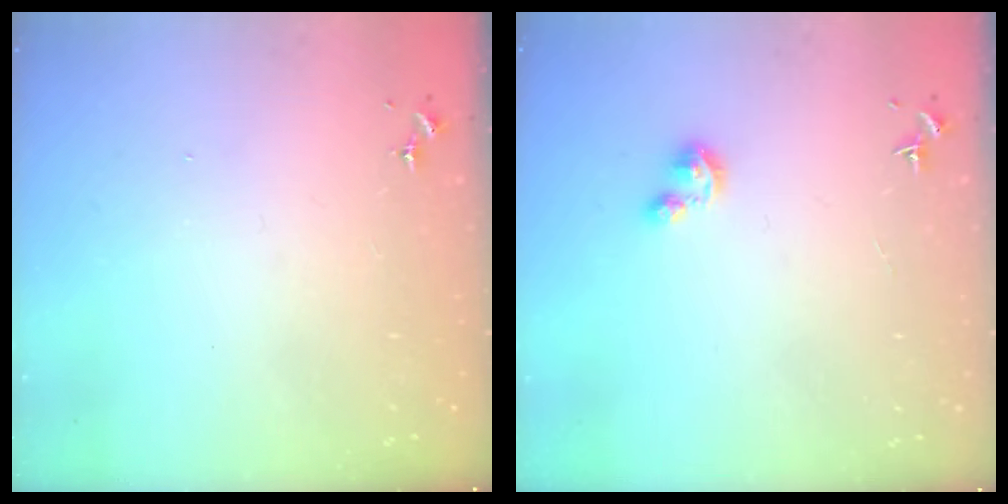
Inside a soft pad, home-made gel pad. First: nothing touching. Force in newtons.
{"total": 3.4, "press": 3.4, "slide": 0.3}